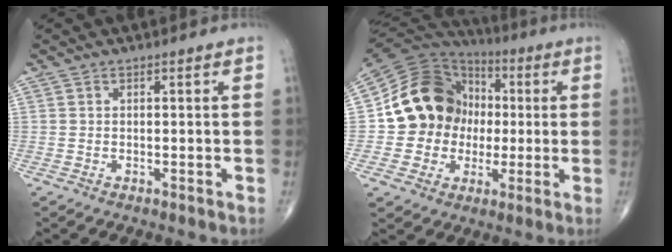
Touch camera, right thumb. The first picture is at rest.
{"total": 17.1, "force": [0.3, 14.8, 8.4], "torque": [-0.113, 0.030, 0.008]}